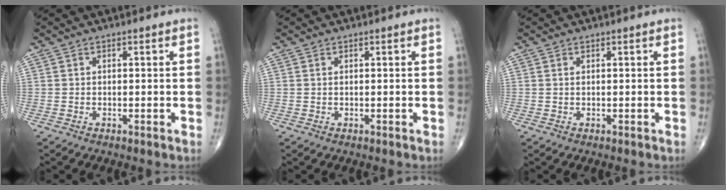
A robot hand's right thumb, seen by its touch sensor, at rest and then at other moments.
{"total": 0.0}
{"total": 0.0}